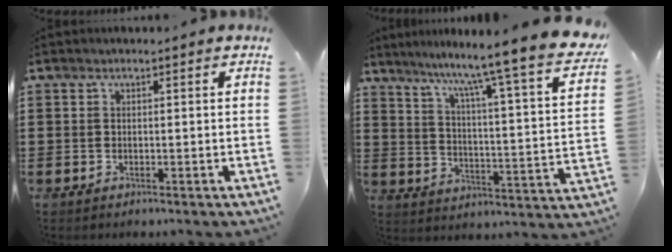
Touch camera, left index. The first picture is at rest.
{"total": 8.6, "force": [7.2, -1.9, 4.3], "torque": [-0.098, -0.074, 0.103]}